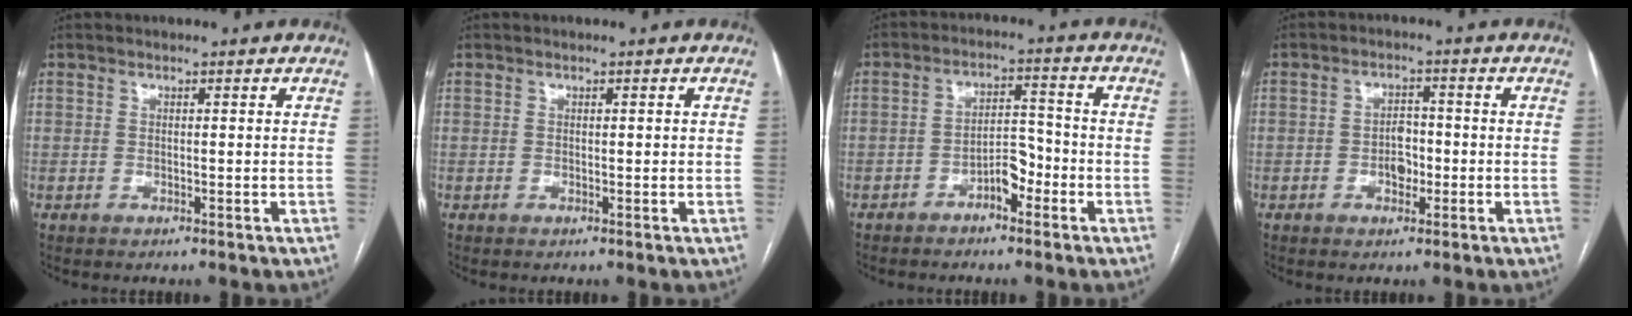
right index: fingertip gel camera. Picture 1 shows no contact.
{"total": 0.6, "force": [0.1, 0.2, 0.5], "torque": [-0.008, 0.002, 0.003]}
{"total": 4.9, "force": [-2.7, 2.1, 3.5], "torque": [-0.057, 0.016, -0.046]}
{"total": 3.5, "force": [-0.9, 2.2, 2.6], "torque": [-0.039, 0.006, -0.012]}